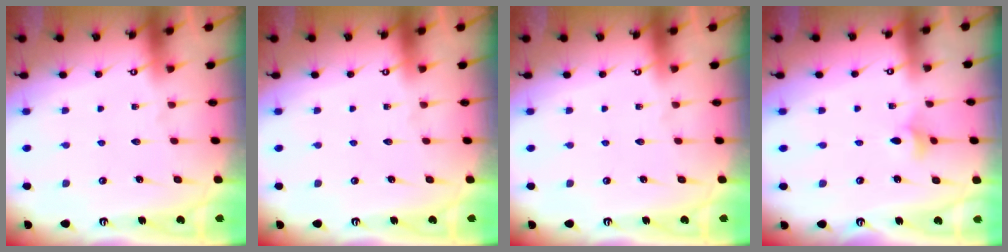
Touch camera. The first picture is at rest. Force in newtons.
{"total": 0.0}
{"total": 0.0}
{"total": 3.0, "press": 2.9, "slide": 0.5}